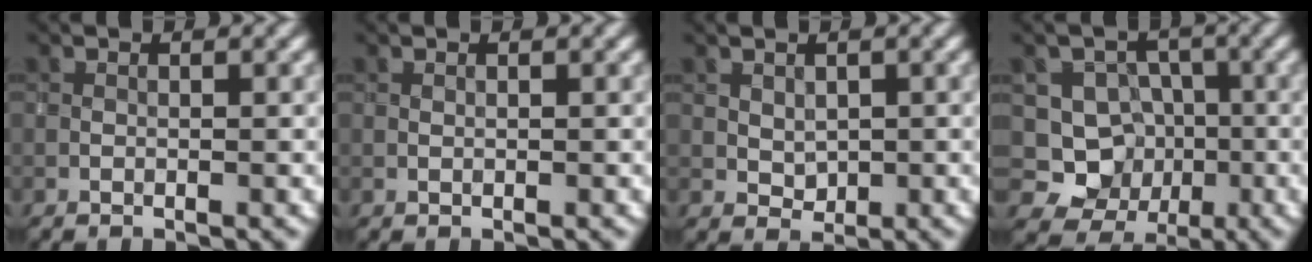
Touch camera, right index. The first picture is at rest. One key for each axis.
{"total": 0.0}
{"total": 1.2, "fx": 0.6, "fy": 1.0, "fz": 0.5, "tx": -0.010, "ty": -0.004, "tz": 0.016}
{"total": 6.5, "fx": -1.2, "fy": 6.2, "fz": 1.2, "tx": -0.001, "ty": 0.007, "tz": -0.046}